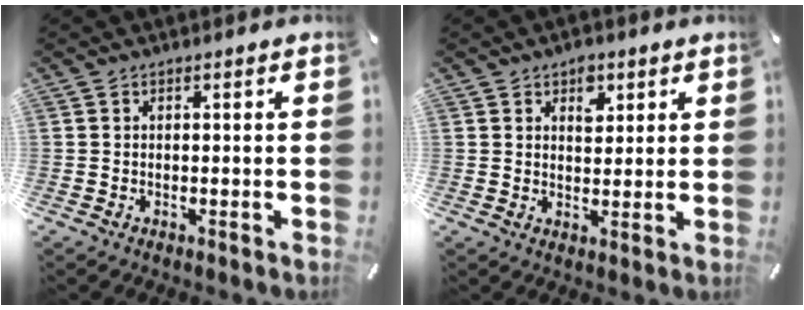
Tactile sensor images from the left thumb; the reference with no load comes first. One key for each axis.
{"total": 4.4, "fx": 2.2, "fy": 3.0, "fz": 2.3, "tx": -0.012, "ty": -0.011, "tz": 0.031}